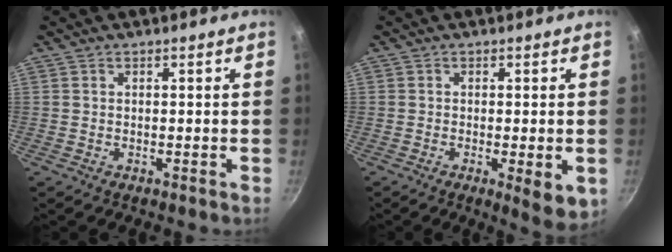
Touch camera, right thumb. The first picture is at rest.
{"total": 5.8, "force": [-1.5, 1.4, 5.4], "torque": [-0.078, -0.016, -0.020]}